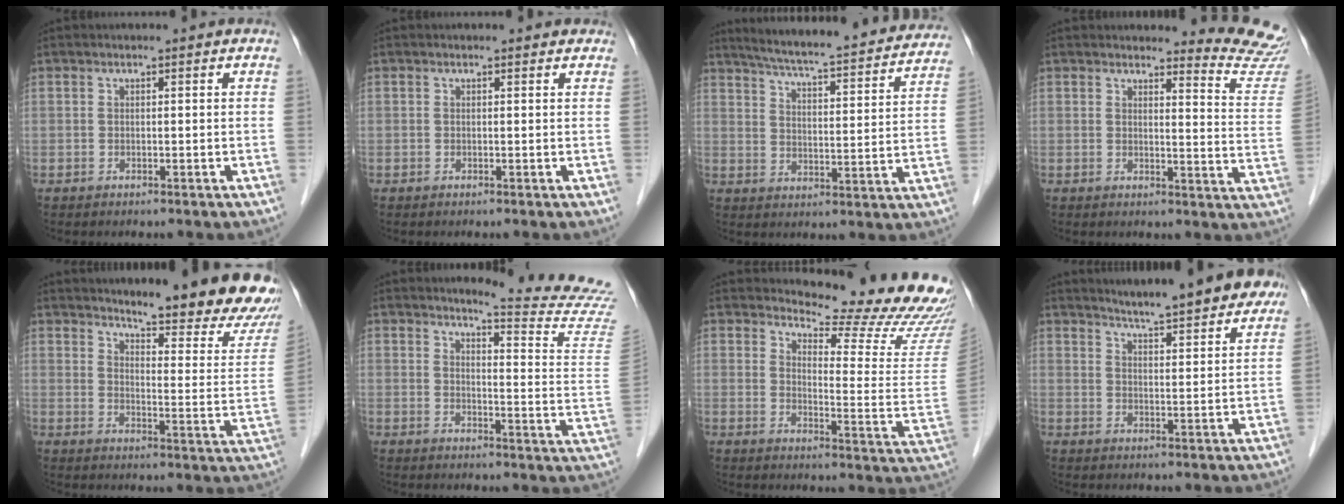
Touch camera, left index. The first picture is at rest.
{"total": 1.0, "force": [0.8, 0.5, 0.1], "torque": [-0.008, 0.002, 0.002]}
{"total": 23.9, "force": [21.7, 2.5, 9.5], "torque": [-0.147, -0.023, 0.279]}
{"total": 9.7, "force": [9.7, -0.8, -0.5], "torque": [0.009, -0.109, 0.089]}
{"total": 19.5, "force": [17.4, 2.1, 8.7], "torque": [-0.109, -0.084, 0.207]}
{"total": 15.3, "force": [14.9, -1.9, 2.9], "torque": [-0.038, -0.140, 0.155]}
{"total": 18.8, "force": [18.0, 1.2, 5.2], "torque": [-0.066, -0.125, 0.203]}
{"total": 13.6, "force": [11.8, 1.4, 6.7], "torque": [-0.087, 0.002, 0.150]}